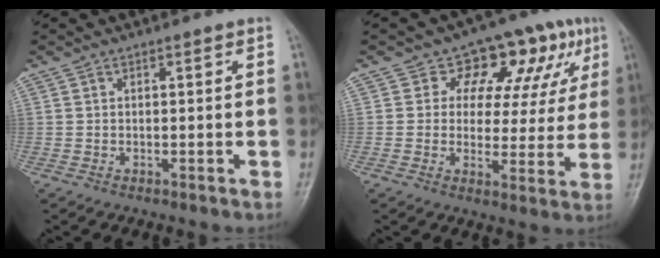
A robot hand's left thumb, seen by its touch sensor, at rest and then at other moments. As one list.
[{"total": 13.5, "force": [6.6, 8.6, 8.1], "torque": [-0.041, -0.009, 0.085]}]